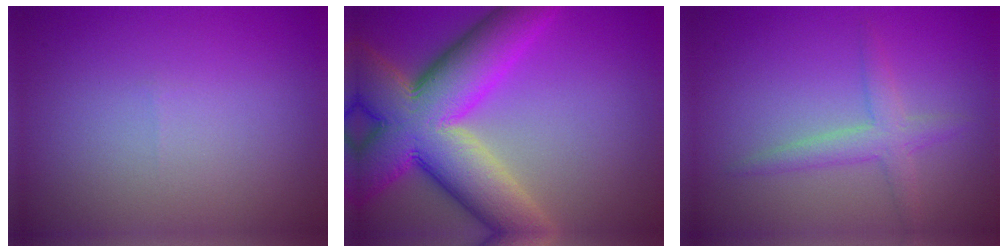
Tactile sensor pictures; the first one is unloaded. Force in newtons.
{"total": 13.7, "press": 13.7, "slide": 1.0}
{"total": 2.4, "press": 2.4, "slide": 0.1}